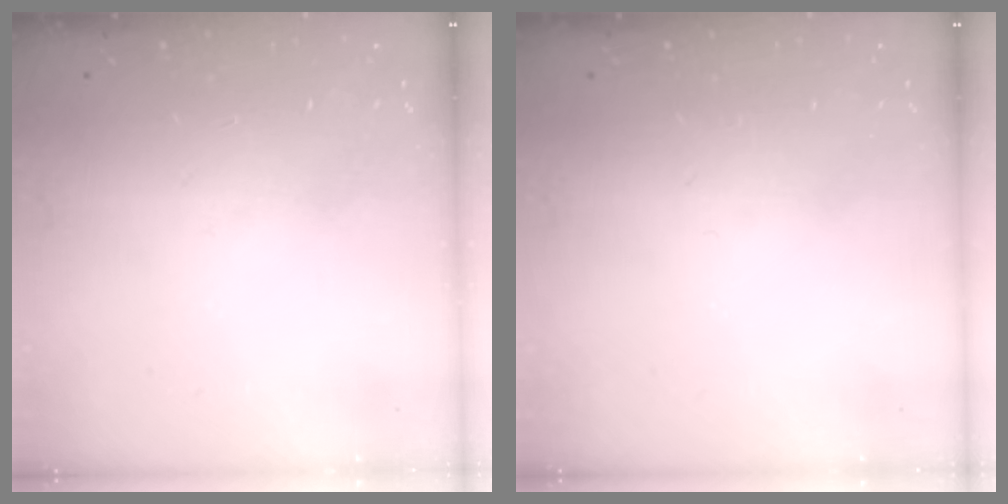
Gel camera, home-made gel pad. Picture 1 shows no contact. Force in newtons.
{"total": 0.0}